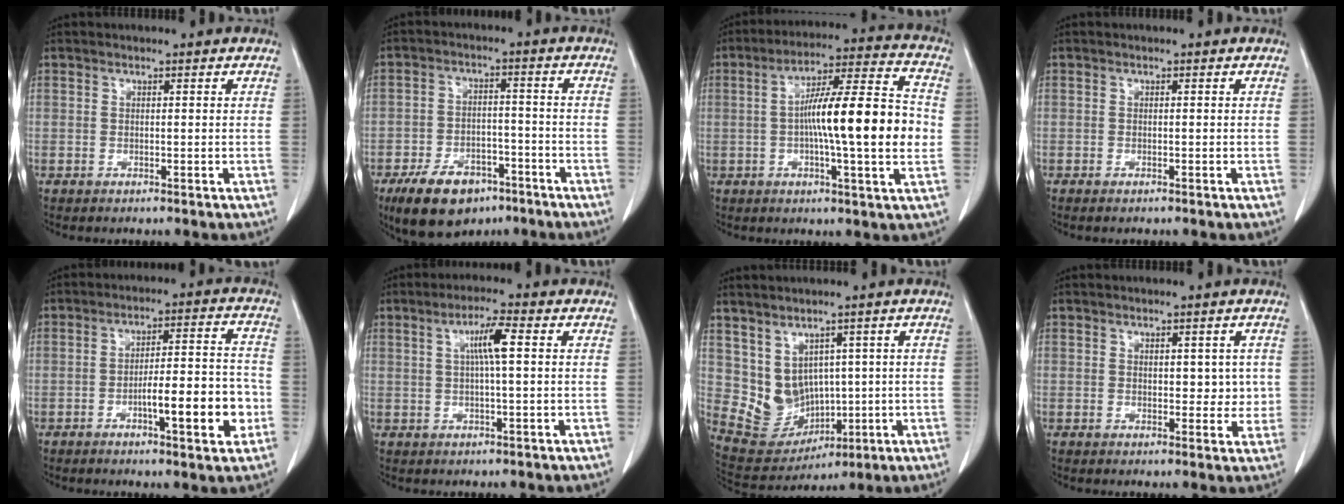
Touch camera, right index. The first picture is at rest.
{"total": 10.9, "force": [-7.2, 5.8, 5.9], "torque": [-0.107, -0.001, -0.117]}
{"total": 16.9, "force": [-0.9, 1.3, 16.8], "torque": [-0.265, 0.012, -0.023]}
{"total": 0.7, "force": [-0.4, 0.2, 0.6], "torque": [-0.010, -0.002, -0.008]}
{"total": 11.0, "force": [-3.7, 2.0, 10.1], "torque": [-0.152, 0.015, -0.054]}
{"total": 5.1, "force": [1.1, 0.3, 5.0], "torque": [-0.092, 0.009, 0.019]}
{"total": 8.2, "force": [1.3, 7.2, 3.8], "torque": [-0.075, 0.017, 0.058]}
{"total": 4.4, "force": [0.5, 2.4, 3.6], "torque": [-0.034, -0.002, 0.007]}